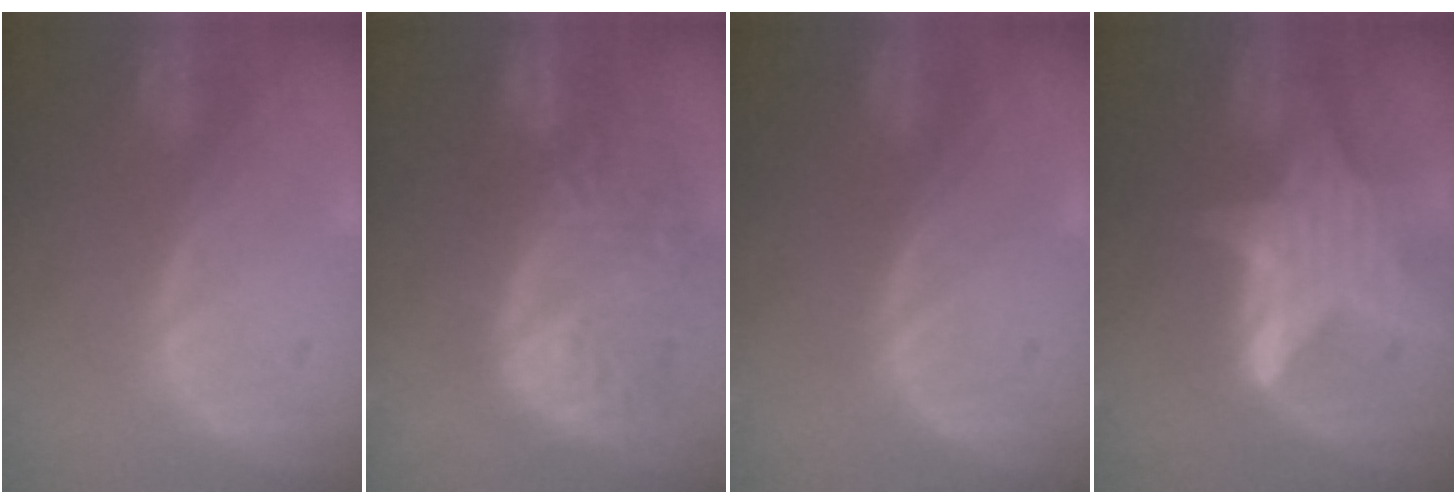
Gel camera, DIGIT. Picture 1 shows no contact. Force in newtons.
{"total": 13.0, "press": 11.1, "slide": 6.8}
{"total": 0.0}
{"total": 7.8, "press": 7.8, "slide": 0.7}